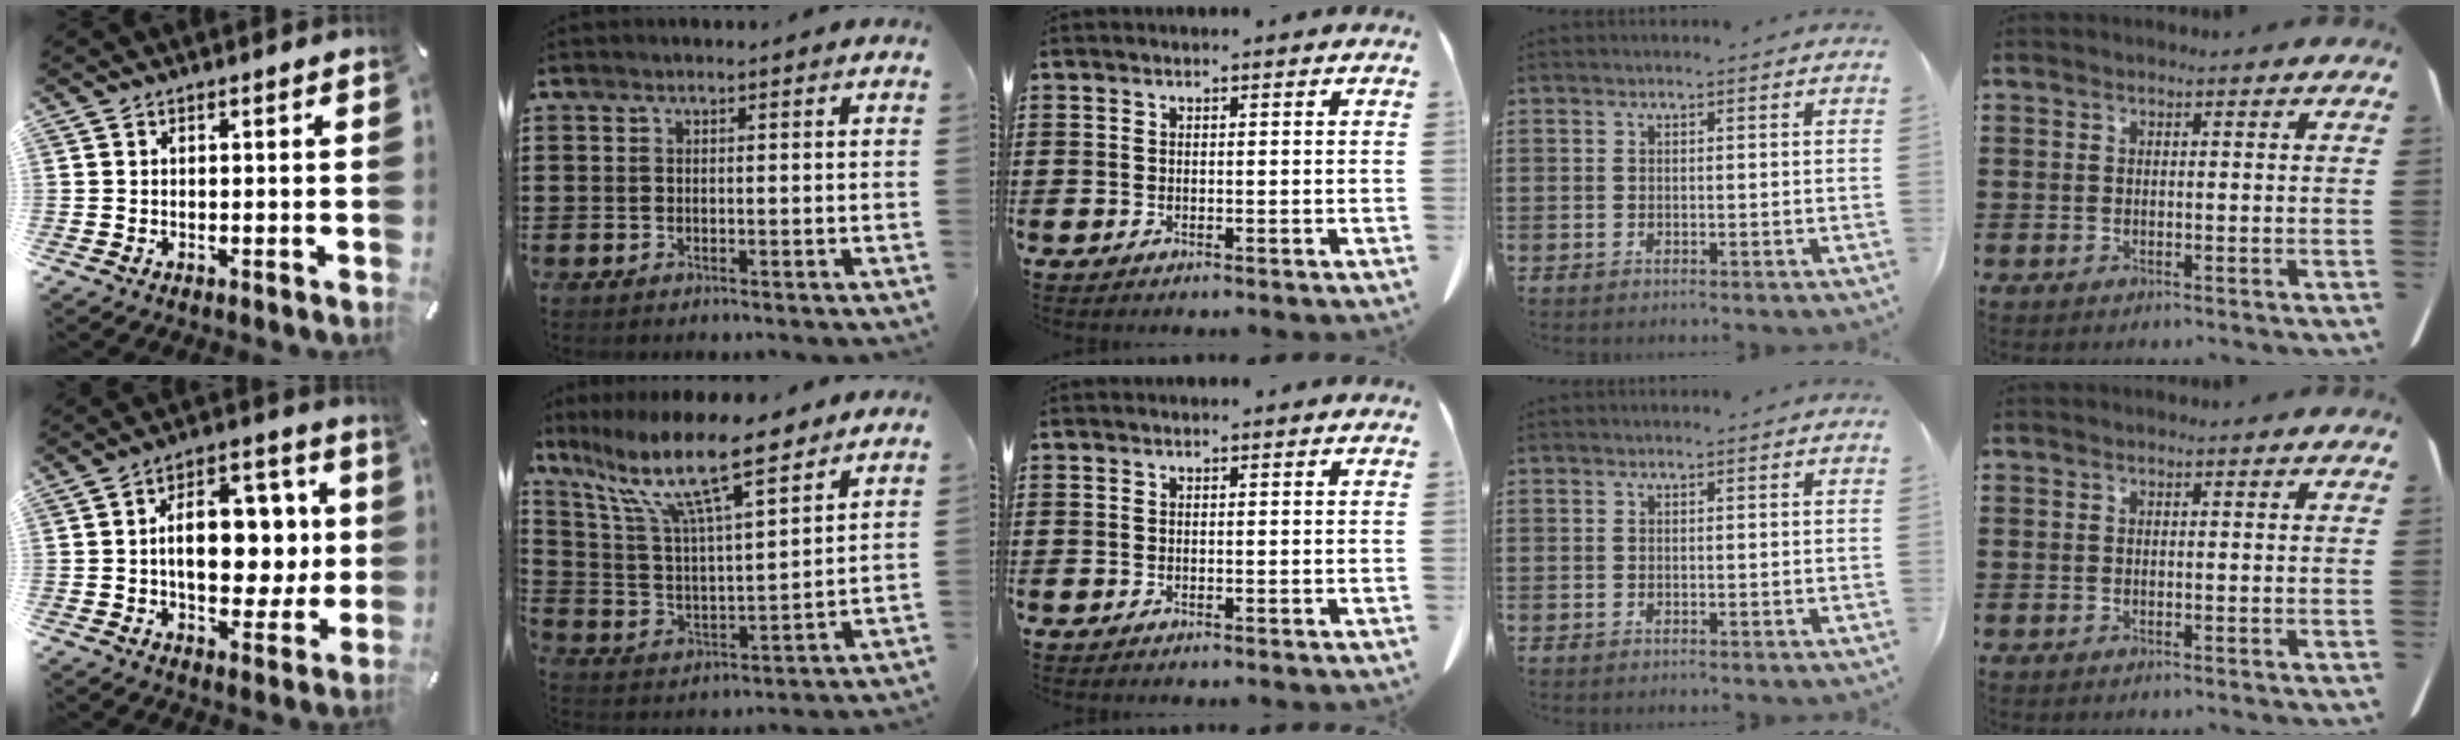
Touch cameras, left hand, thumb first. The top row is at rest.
{"thumb": {"total": 15.1, "force": [0.8, 9.9, 11.4], "torque": [-0.156, 0.008, 0.018]}, "index": {"total": 13.1, "force": [9.6, 2.3, 8.5], "torque": [-0.194, -0.038, 0.166]}}